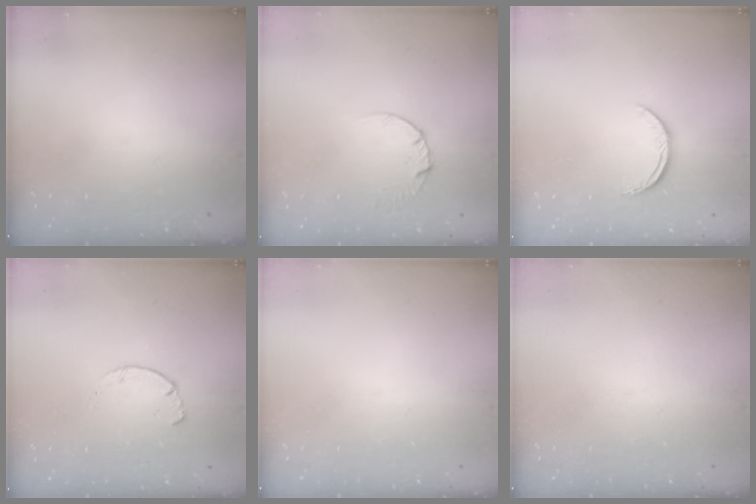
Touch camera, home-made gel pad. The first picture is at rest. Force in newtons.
{"total": 4.1, "press": 4.1, "slide": 0.4}
{"total": 6.2, "press": 6.1, "slide": 0.7}
{"total": 1.8, "press": 1.7, "slide": 0.3}
{"total": 0.0}
{"total": 0.0}